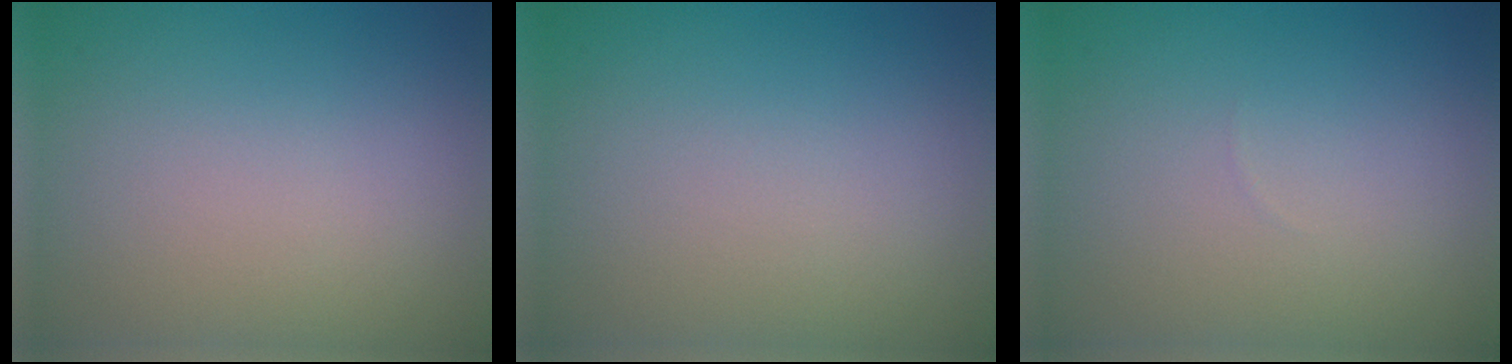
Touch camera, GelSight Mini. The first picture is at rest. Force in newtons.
{"total": 0.0}
{"total": 0.0}